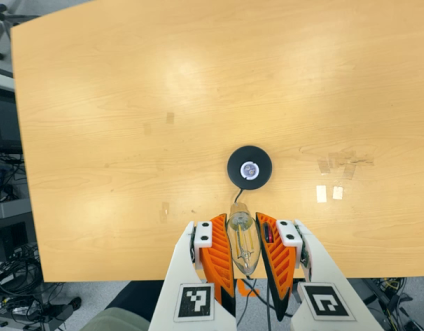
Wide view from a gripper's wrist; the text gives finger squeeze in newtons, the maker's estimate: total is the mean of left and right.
{"total": 18.9, "left": 19.7, "right": 18.1}